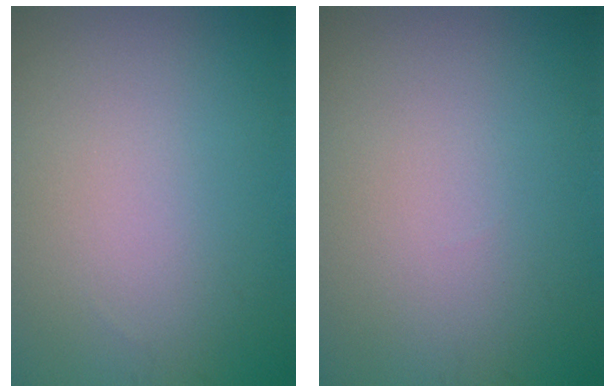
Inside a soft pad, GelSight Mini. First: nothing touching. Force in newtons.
{"total": 0.0}